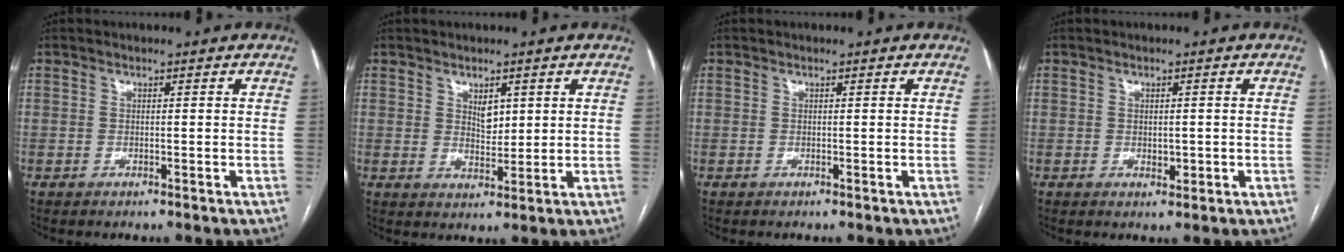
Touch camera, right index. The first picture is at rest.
{"total": 3.3, "force": [1.4, 1.9, 2.3], "torque": [-0.037, -0.002, 0.027]}
{"total": 0.0}
{"total": 1.8, "force": [-0.2, 1.1, 1.4], "torque": [-0.019, -0.001, 0.004]}